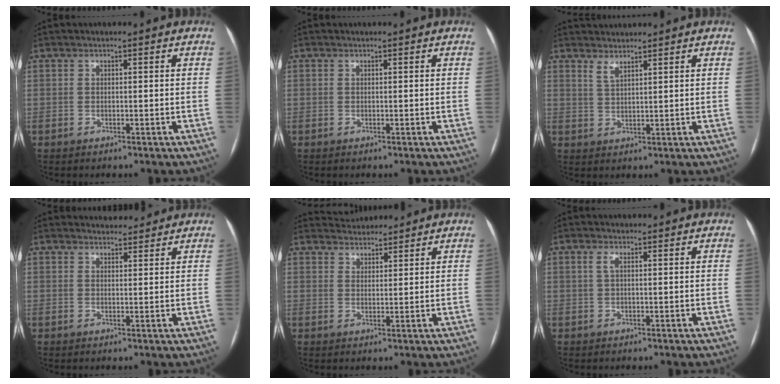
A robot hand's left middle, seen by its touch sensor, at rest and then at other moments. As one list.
[{"total": 0.0}, {"total": 3.2, "force": [3.1, 0.3, 0.8], "torque": [-0.013, 0.007, 0.055]}, {"total": 3.5, "force": [3.4, 0.9, 0.2], "torque": [-0.006, 0.012, 0.044]}, {"total": 4.2, "force": [4.1, 1.2, 0.0], "torque": [-0.002, 0.022, 0.067]}, {"total": 1.1, "force": [0.5, 0.2, 1.0], "torque": [-0.029, 0.008, 0.008]}]